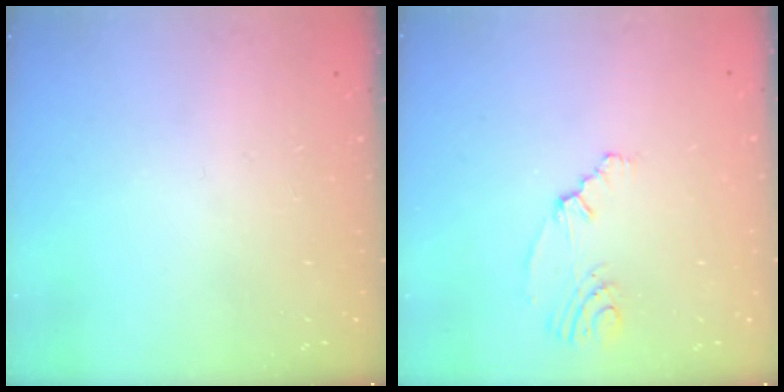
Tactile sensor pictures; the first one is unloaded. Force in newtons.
{"total": 4.0, "press": 2.2, "slide": 3.3}